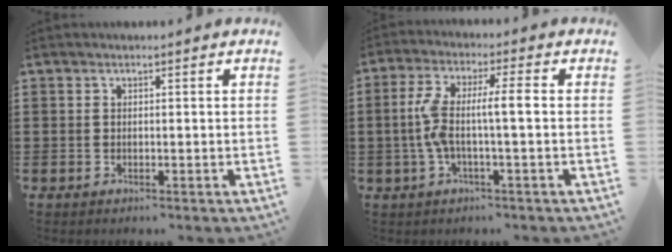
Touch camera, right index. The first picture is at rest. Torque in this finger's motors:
{"motor_torque": [1.19, -0.36, 0.41, 0.16]}